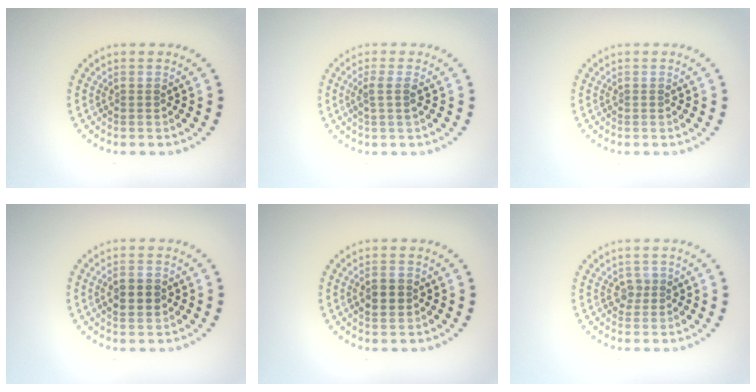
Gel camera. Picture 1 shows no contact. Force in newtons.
{"total": 1.4, "press": 1.2, "slide": 0.8}
{"total": 0.0}
{"total": 3.0, "press": 3.0, "slide": 0.2}
{"total": 2.3, "press": 2.3, "slide": 0.2}
{"total": 1.1, "press": 0.9, "slide": 0.6}